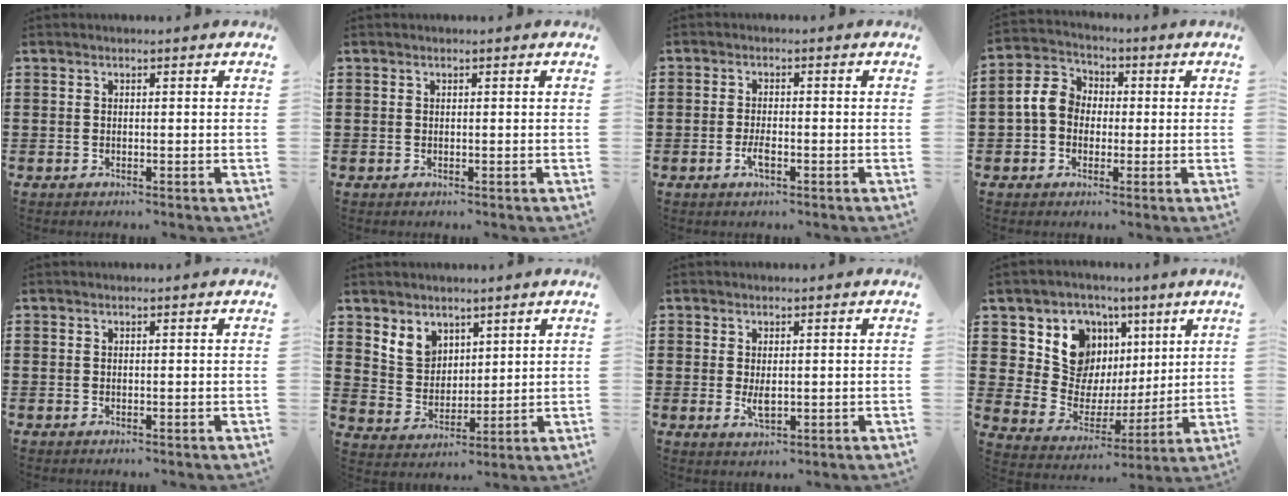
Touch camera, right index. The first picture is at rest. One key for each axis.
{"total": 0.0}
{"total": 2.4, "fx": -1.1, "fy": 0.9, "fz": 1.9, "tx": -0.042, "ty": -0.003, "tz": -0.023}
{"total": 6.7, "fx": -0.2, "fy": 5.5, "fz": 3.7, "tx": -0.105, "ty": 0.010, "tz": -0.010}
{"total": 0.0}
{"total": 5.4, "fx": 3.5, "fy": 4.0, "fz": 0.6, "tx": -0.039, "ty": 0.006, "tz": 0.066}
{"total": 2.5, "fx": 0.1, "fy": 1.1, "fz": 2.3, "tx": -0.045, "ty": 0.002, "tz": 0.003}
{"total": 11.0, "fx": 4.3, "fy": 9.3, "fz": 3.8, "tx": -0.097, "ty": -0.030, "tz": 0.084}